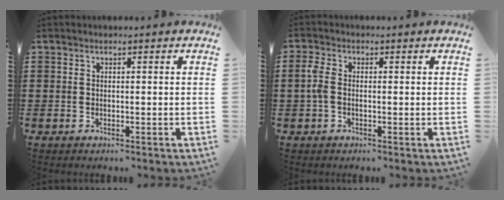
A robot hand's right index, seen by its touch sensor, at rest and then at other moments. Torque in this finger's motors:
{"motor_torque": [0.55, -0.38, 0.32, 0.10]}